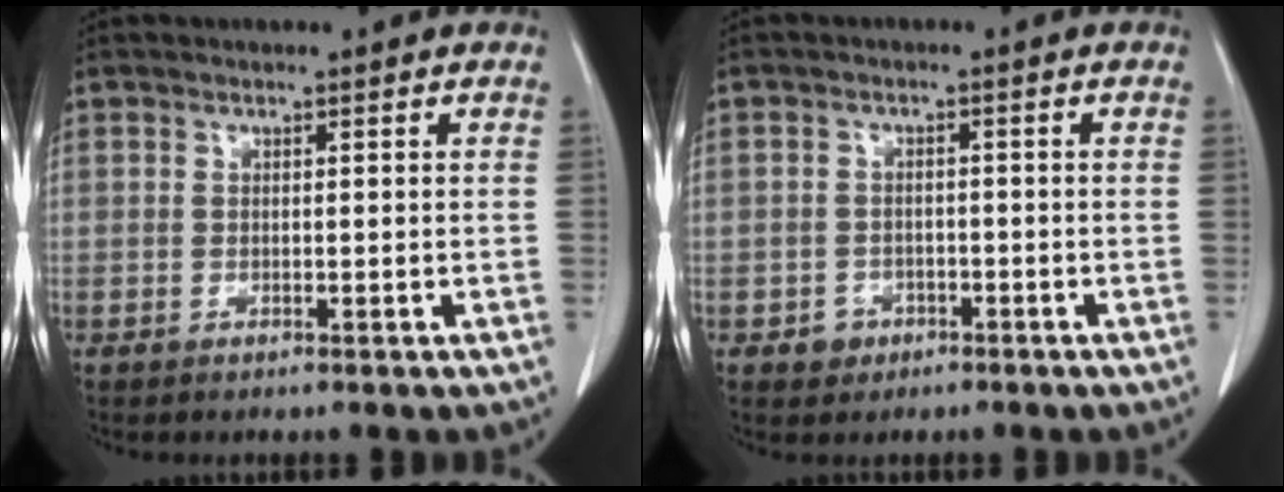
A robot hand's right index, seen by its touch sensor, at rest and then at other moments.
{"total": 2.7, "force": [-1.2, 2.4, 0.4], "torque": [0.000, 0.011, -0.013]}